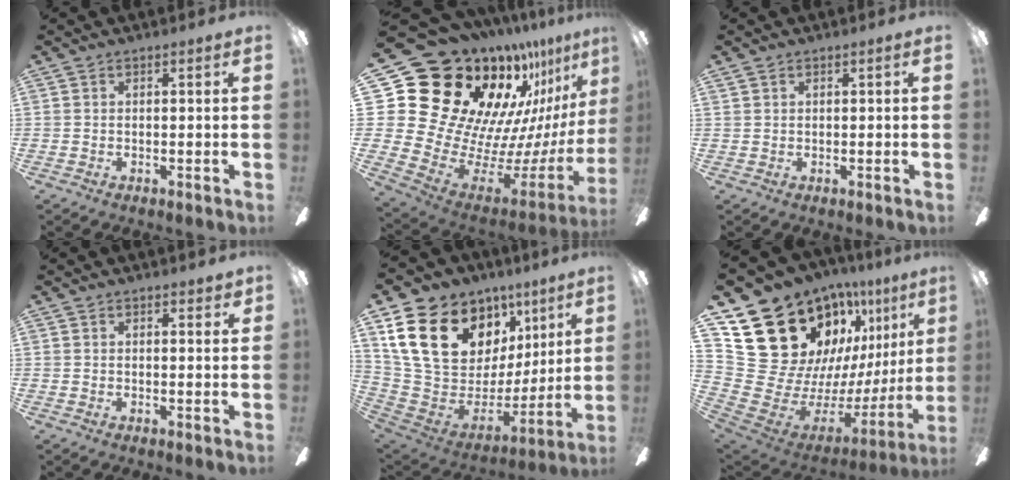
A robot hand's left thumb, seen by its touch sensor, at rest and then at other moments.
{"total": 28.4, "force": [17.3, 17.1, 14.6], "torque": [-0.254, -0.180, 0.370]}
{"total": 0.7, "force": [0.5, 0.4, 0.0], "torque": [-0.001, 0.002, 0.009]}
{"total": 1.6, "force": [1.3, 0.4, 0.8], "torque": [-0.002, -0.005, 0.020]}
{"total": 22.3, "force": [11.5, 14.5, 12.3], "torque": [-0.224, -0.052, 0.227]}
{"total": 23.9, "force": [15.3, 15.6, 9.8], "torque": [-0.141, -0.148, 0.340]}